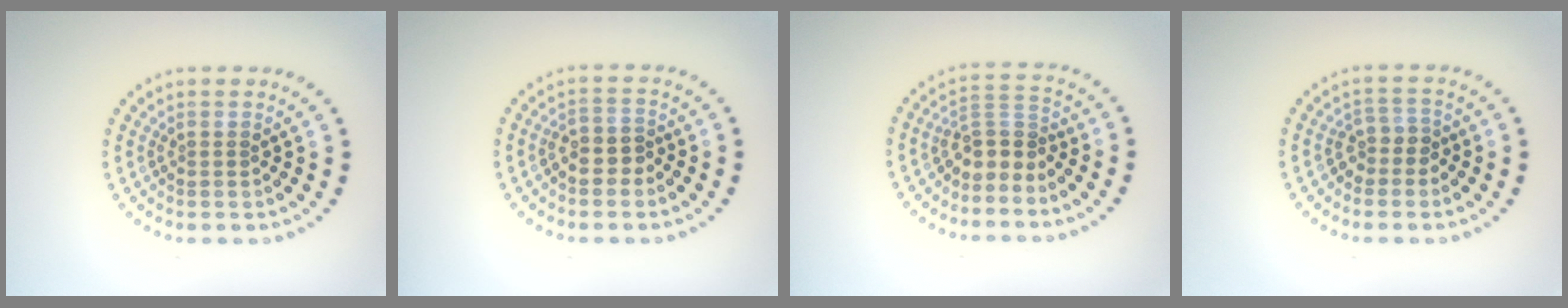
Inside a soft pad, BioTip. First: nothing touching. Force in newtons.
{"total": 2.3, "press": 2.1, "slide": 0.9}
{"total": 2.8, "press": 2.1, "slide": 1.8}
{"total": 1.9, "press": 1.5, "slide": 1.2}